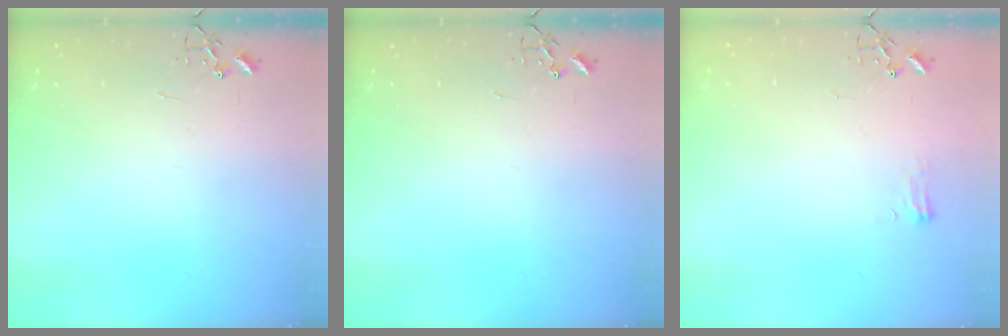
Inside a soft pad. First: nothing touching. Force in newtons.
{"total": 0.0}
{"total": 5.5, "press": 5.5, "slide": 0.7}